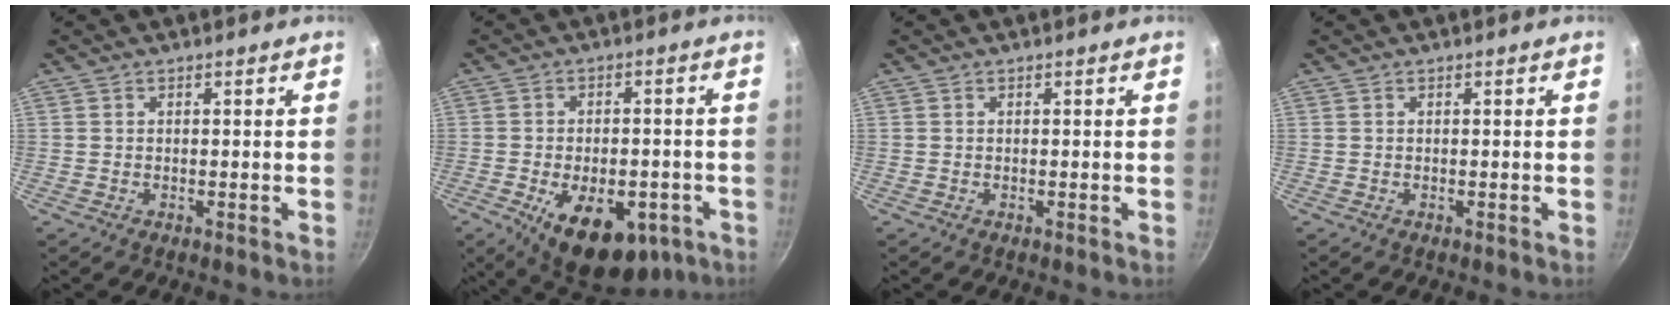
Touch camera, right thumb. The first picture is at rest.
{"total": 16.4, "force": [-6.7, 9.3, 11.8], "torque": [-0.143, 0.009, -0.080]}
{"total": 0.0}
{"total": 0.0}